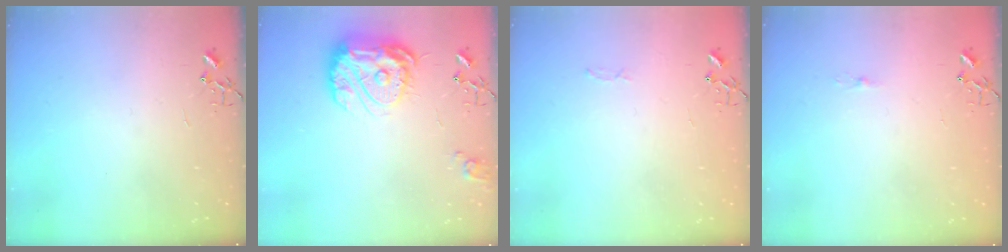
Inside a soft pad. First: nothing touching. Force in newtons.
{"total": 17.3, "press": 17.2, "slide": 1.9}
{"total": 2.8, "press": 2.8, "slide": 0.4}
{"total": 3.6, "press": 3.6, "slide": 0.5}